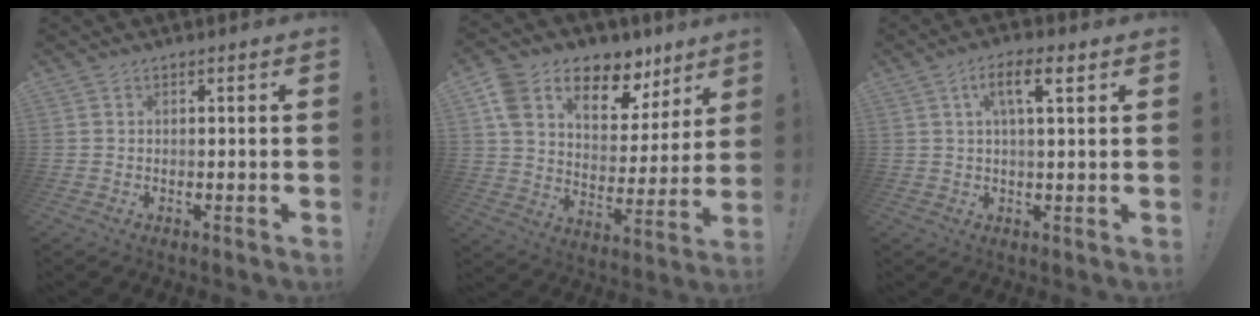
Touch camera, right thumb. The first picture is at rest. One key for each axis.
{"total": 14.7, "fx": 9.2, "fy": 8.6, "fz": 7.7, "tx": -0.127, "ty": -0.055, "tz": 0.164}
{"total": 6.7, "fx": 2.3, "fy": 1.9, "fz": 6.1, "tx": -0.104, "ty": 0.000, "tz": 0.033}